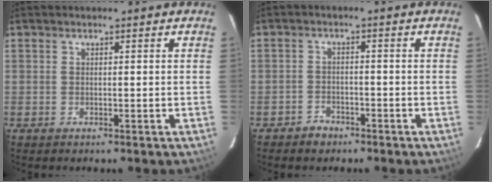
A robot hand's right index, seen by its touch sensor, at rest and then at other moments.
{"total": 3.3, "force": [-2.5, 2.0, 0.5], "torque": [-0.017, 0.012, -0.040]}